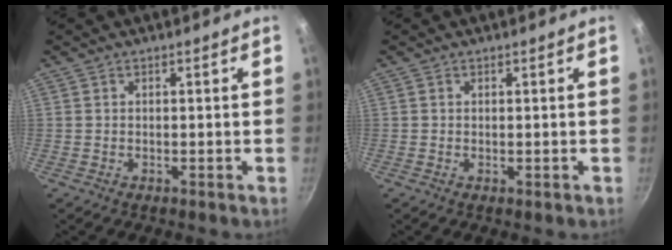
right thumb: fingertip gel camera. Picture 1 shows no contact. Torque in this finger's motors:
{"motor_torque": [0.58, 0.12, -0.32, -0.19, 0.04]}